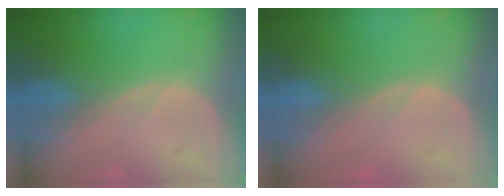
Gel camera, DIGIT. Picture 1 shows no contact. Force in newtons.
{"total": 0.5, "press": 0.1, "slide": 0.5}